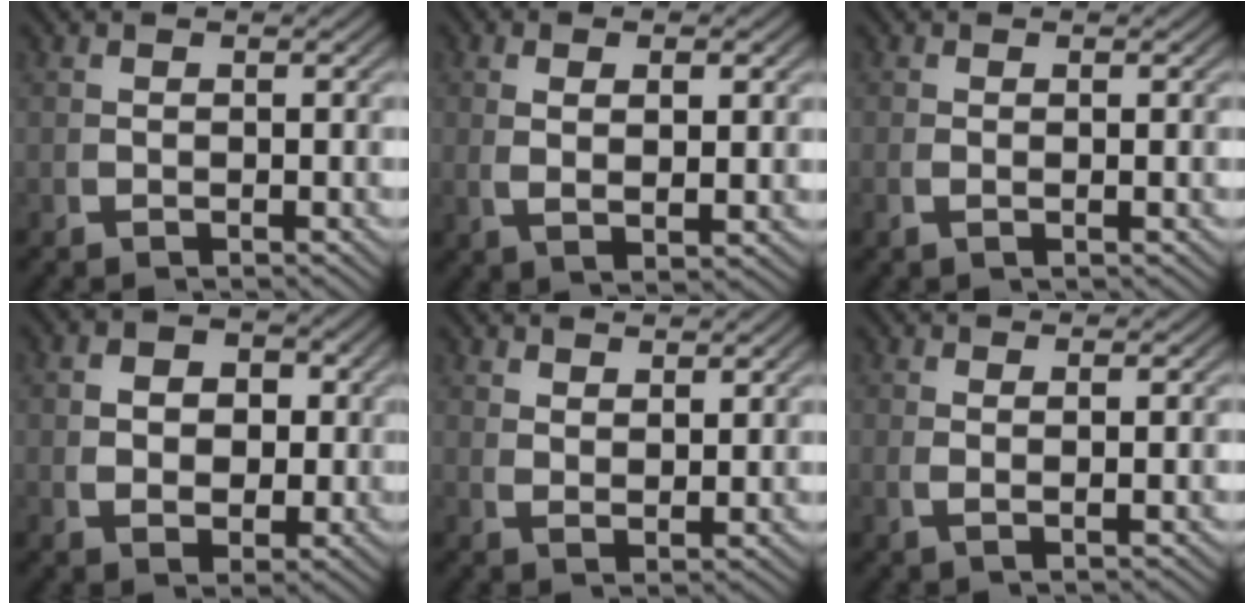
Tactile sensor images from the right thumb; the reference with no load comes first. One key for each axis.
{"total": 3.0, "fx": 0.9, "fy": 0.6, "fz": 2.8, "tx": -0.047, "ty": 0.000, "tz": 0.028}
{"total": 0.7, "fx": 0.1, "fy": 0.0, "fz": 0.7, "tx": -0.020, "ty": 0.001, "tz": 0.003}
{"total": 5.3, "fx": 0.6, "fy": 3.8, "fz": 3.5, "tx": -0.059, "ty": -0.017, "tz": 0.024}
{"total": 2.5, "fx": 2.4, "fy": 0.1, "fz": 0.9, "tx": -0.012, "ty": 0.002, "tz": 0.051}
{"total": 1.7, "fx": 0.8, "fy": -0.1, "fz": 1.5, "tx": -0.030, "ty": -0.001, "tz": 0.020}